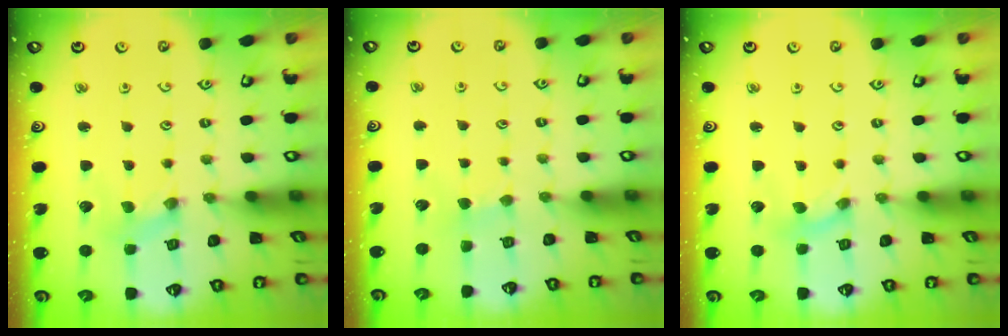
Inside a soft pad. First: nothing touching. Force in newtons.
{"total": 2.2, "press": 2.2, "slide": 0.4}
{"total": 0.0}